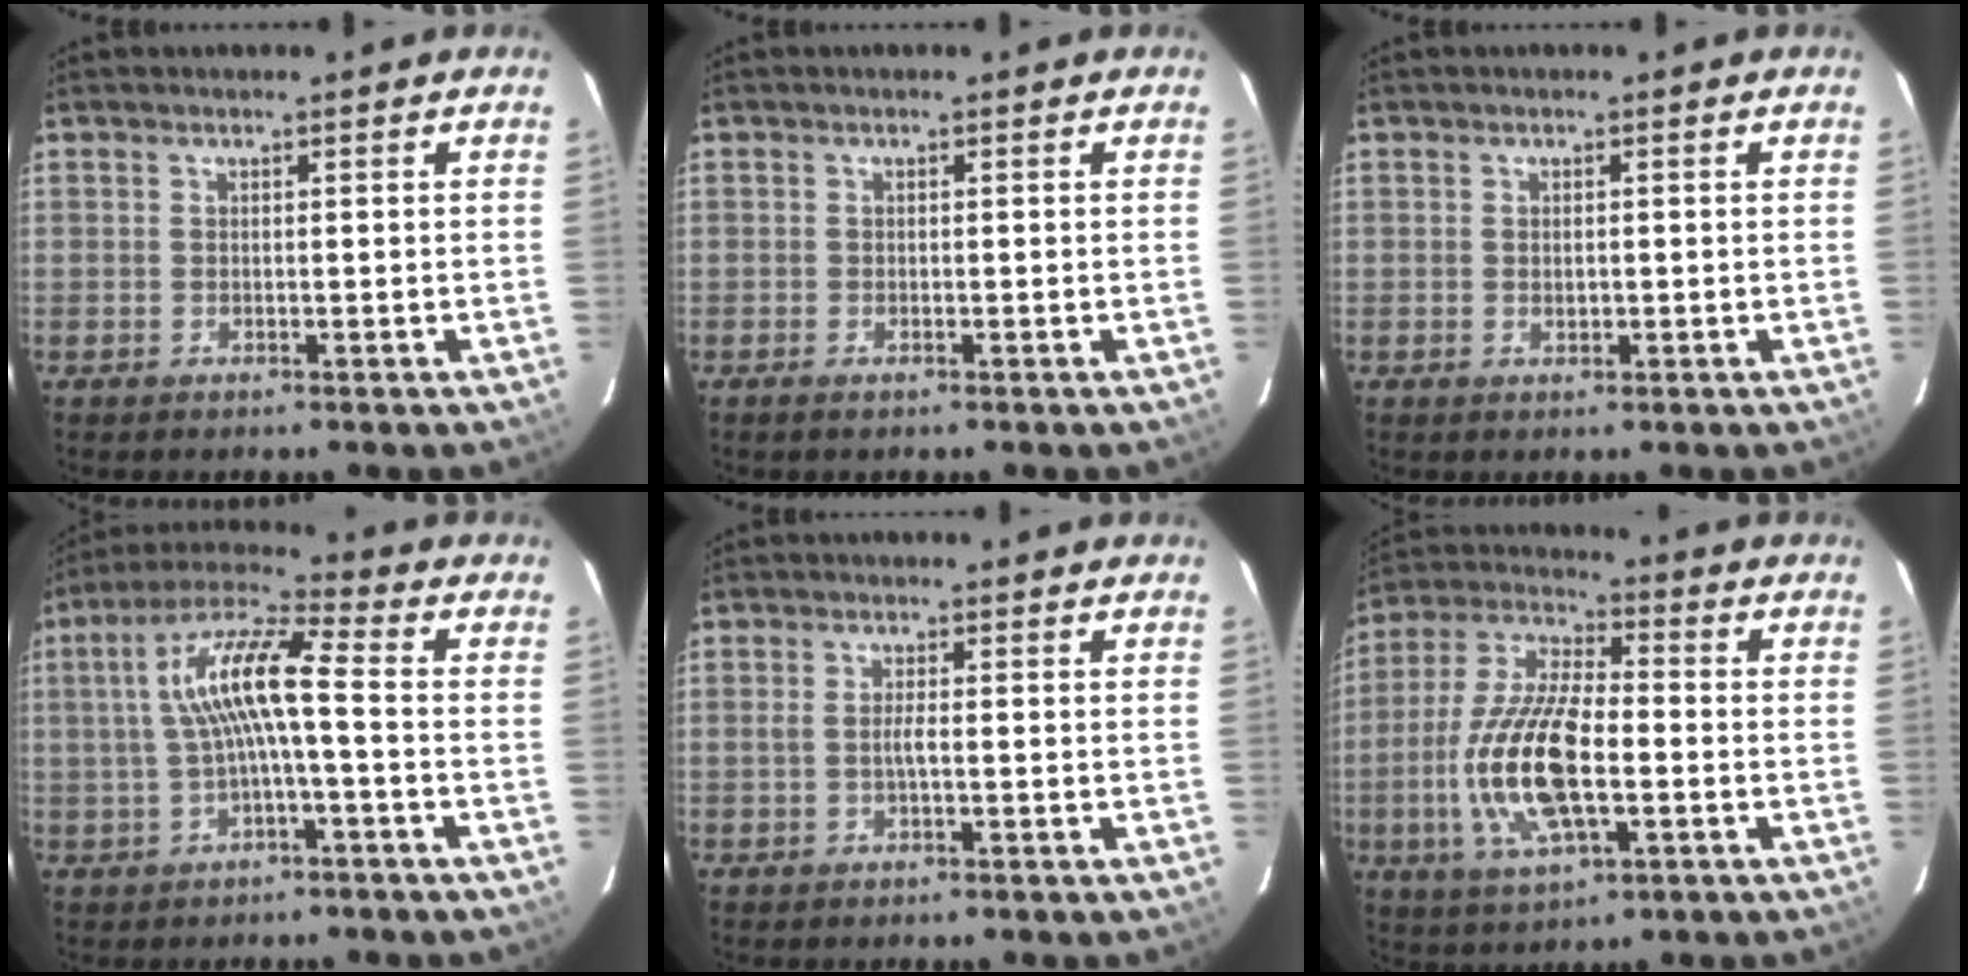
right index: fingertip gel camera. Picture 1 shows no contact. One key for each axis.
{"total": 0.8, "fx": -0.6, "fy": 0.3, "fz": 0.5, "tx": -0.009, "ty": -0.003, "tz": -0.011}
{"total": 1.1, "fx": 0.0, "fy": 0.8, "fz": 0.7, "tx": -0.012, "ty": 0.000, "tz": 0.001}
{"total": 10.7, "fx": -0.3, "fy": 1.7, "fz": 10.6, "tx": -0.213, "ty": 0.023, "tz": -0.007}
{"total": 1.8, "fx": -0.4, "fy": 0.0, "fz": 1.7, "tx": -0.034, "ty": 0.000, "tz": -0.009}
{"total": 16.9, "fx": -3.6, "fy": 6.4, "fz": 15.3, "tx": -0.320, "ty": -0.004, "tz": -0.070}